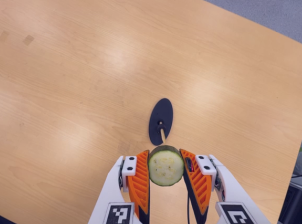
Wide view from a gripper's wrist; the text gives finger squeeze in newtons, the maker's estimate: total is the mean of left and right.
{"total": 10.4, "left": 9.7, "right": 11.1}